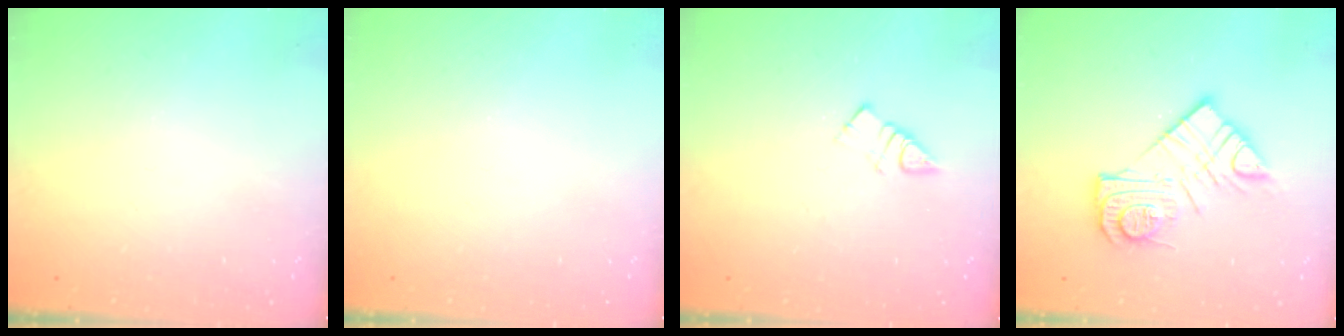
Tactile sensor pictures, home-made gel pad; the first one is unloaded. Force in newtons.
{"total": 0.0}
{"total": 4.0, "press": 4.0, "slide": 0.4}
{"total": 14.1, "press": 14.1, "slide": 1.0}